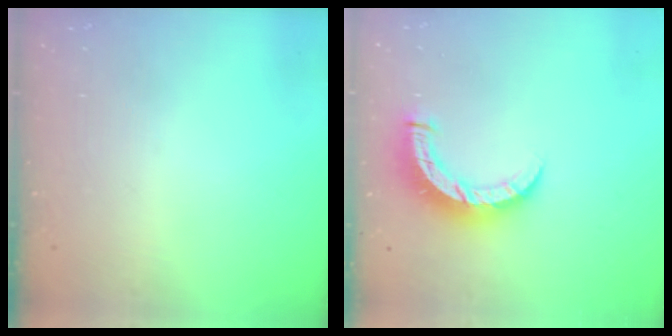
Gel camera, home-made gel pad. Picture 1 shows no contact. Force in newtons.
{"total": 9.2, "press": 9.1, "slide": 0.6}